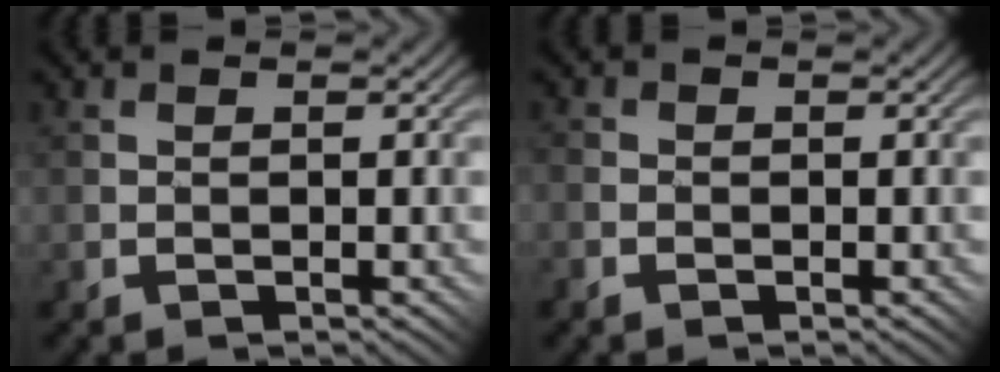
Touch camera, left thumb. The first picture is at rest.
{"total": 1.5, "force": [-0.7, 1.3, 0.3], "torque": [0.000, -0.003, -0.020]}